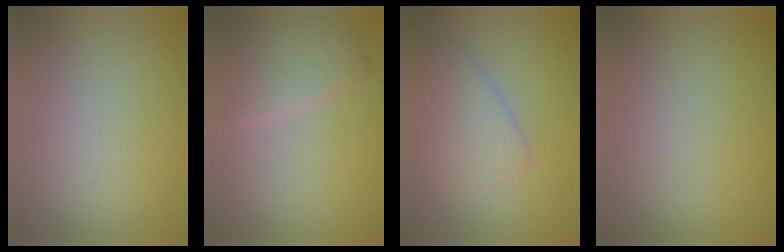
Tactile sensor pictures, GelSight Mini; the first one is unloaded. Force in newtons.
{"total": 4.4, "press": 4.4, "slide": 0.2}
{"total": 3.4, "press": 3.4, "slide": 0.0}
{"total": 0.0}